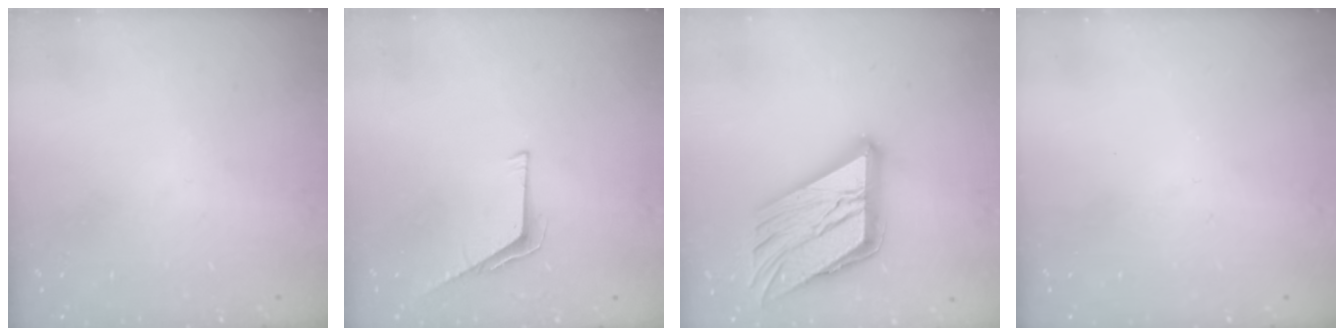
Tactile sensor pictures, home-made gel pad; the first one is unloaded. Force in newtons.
{"total": 5.4, "press": 5.3, "slide": 0.6}
{"total": 28.7, "press": 28.6, "slide": 3.0}
{"total": 0.0}